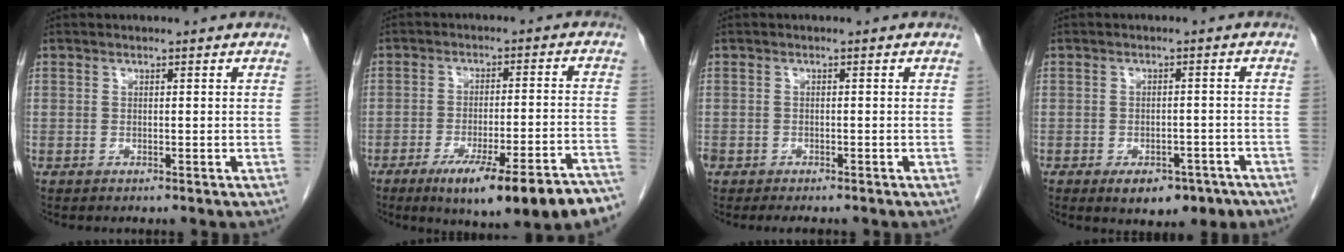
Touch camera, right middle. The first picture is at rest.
{"total": 18.1, "force": [-13.2, 1.0, 12.3], "torque": [-0.122, 0.002, -0.192]}
{"total": 4.5, "force": [-3.5, 2.0, 2.0], "torque": [-0.038, -0.009, -0.054]}
{"total": 7.2, "force": [-4.8, 3.8, 3.8], "torque": [-0.038, 0.008, -0.060]}